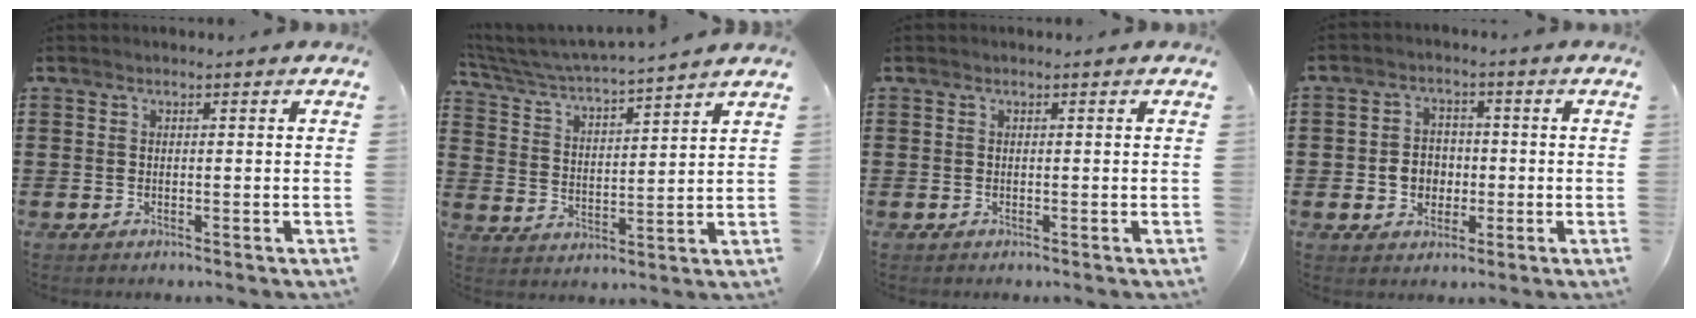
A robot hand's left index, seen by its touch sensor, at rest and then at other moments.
{"total": 4.2, "force": [4.0, -0.3, 1.1], "torque": [-0.044, -0.034, 0.061]}
{"total": 0.0}
{"total": 4.2, "force": [-0.6, 3.7, 1.9], "torque": [-0.038, 0.005, -0.016]}